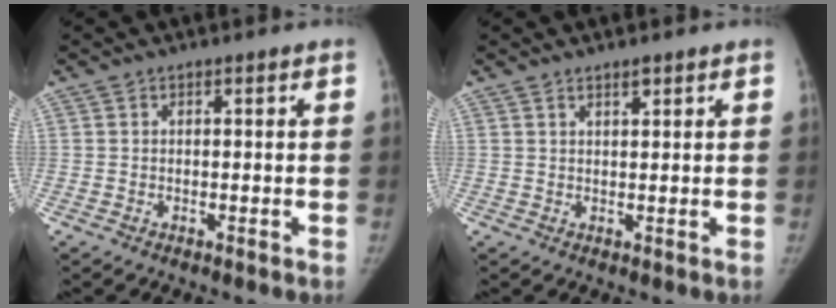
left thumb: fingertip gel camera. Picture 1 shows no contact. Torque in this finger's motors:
{"motor_torque": [-0.11, 0.00, -0.04, 0.06, -0.03]}